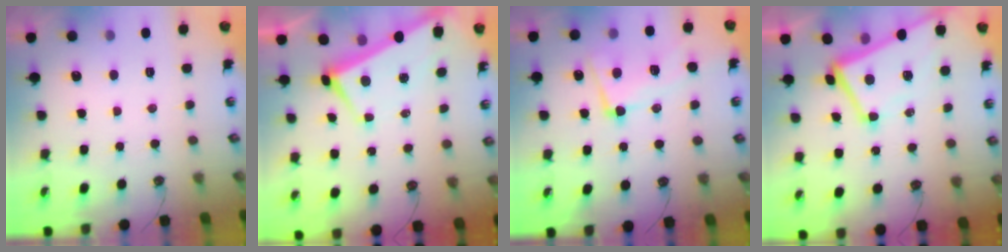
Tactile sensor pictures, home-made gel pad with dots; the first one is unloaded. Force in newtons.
{"total": 2.9, "press": 2.7, "slide": 0.9}
{"total": 6.2, "press": 6.0, "slide": 1.3}
{"total": 1.4, "press": 1.1, "slide": 0.9}